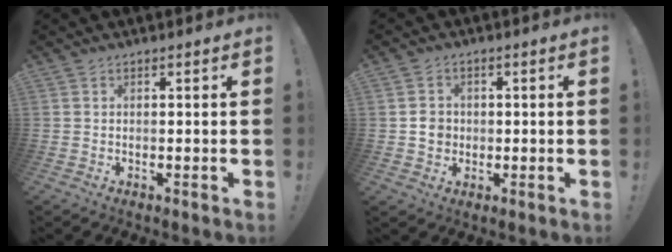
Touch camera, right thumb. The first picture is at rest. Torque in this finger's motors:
{"motor_torque": [-0.14, 0.21, 0.04, 0.01, 0.06]}